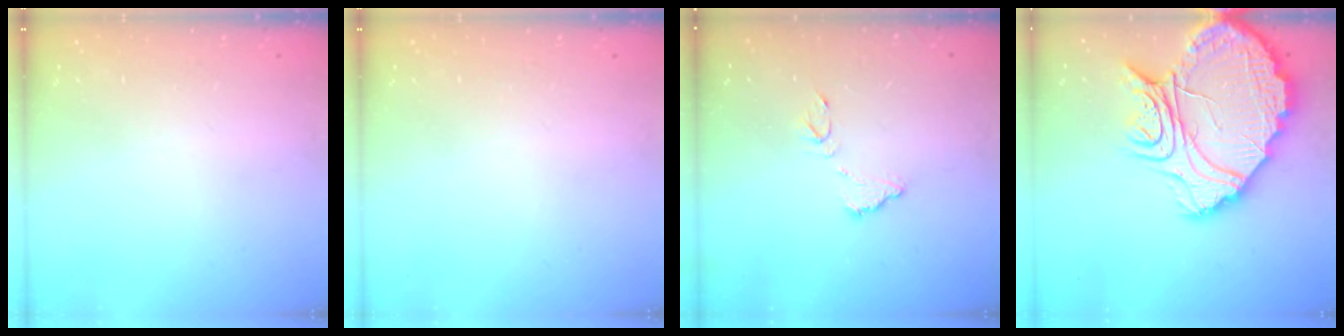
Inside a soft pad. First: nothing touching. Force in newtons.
{"total": 0.0}
{"total": 8.8, "press": 8.8, "slide": 0.6}
{"total": 22.8, "press": 22.7, "slide": 2.3}